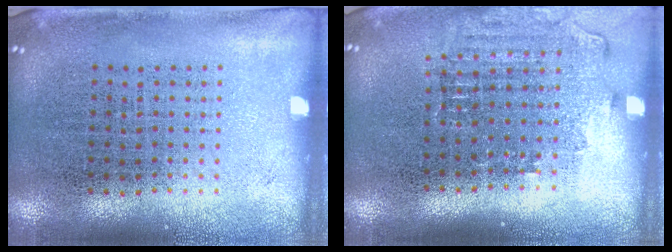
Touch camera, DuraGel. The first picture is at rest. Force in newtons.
{"total": 1.5, "press": 1.3, "slide": 0.7}